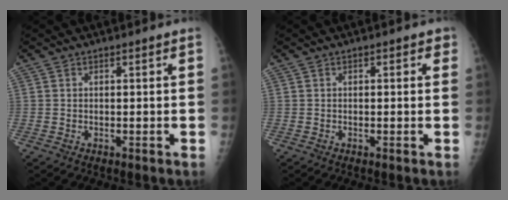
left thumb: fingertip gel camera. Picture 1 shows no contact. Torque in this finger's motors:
{"motor_torque": [-0.26, 0.07, -0.37, -0.10, 0.04]}